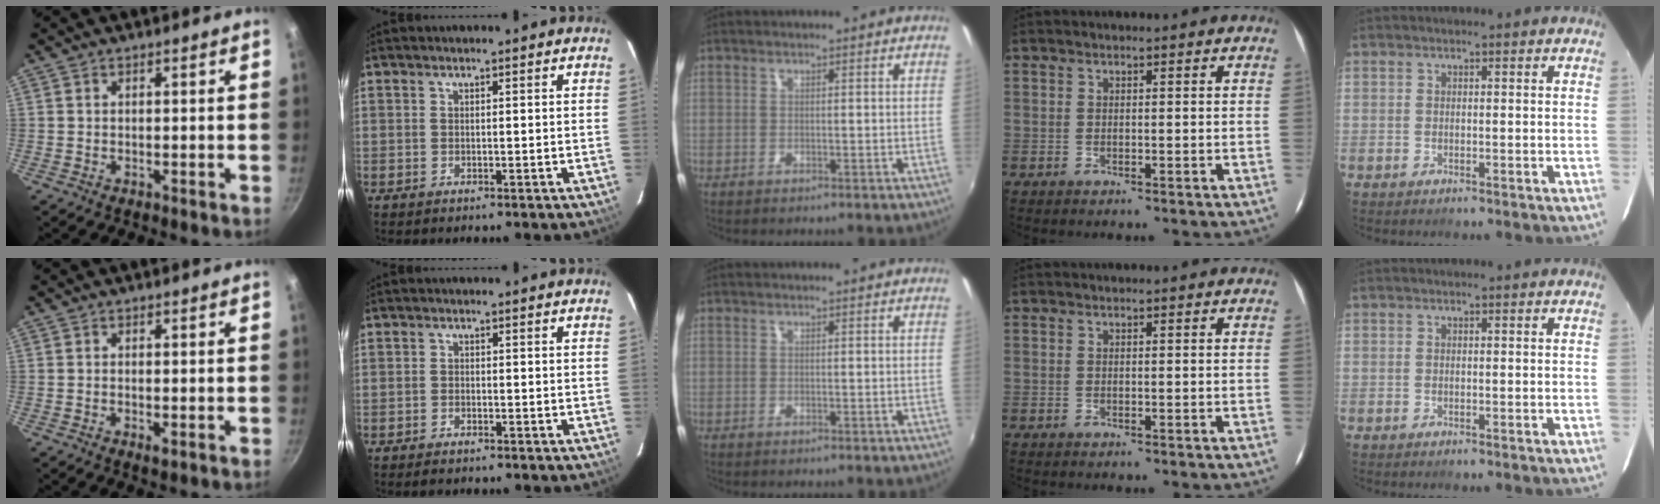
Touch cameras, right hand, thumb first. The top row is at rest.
{"thumb": {"total": 1.0, "force": [-0.1, 0.5, 0.9], "torque": [-0.018, -0.004, -0.002]}, "index": {"total": 1.6, "force": [-1.4, 0.6, 0.5], "torque": [-0.018, 0.000, -0.027]}}